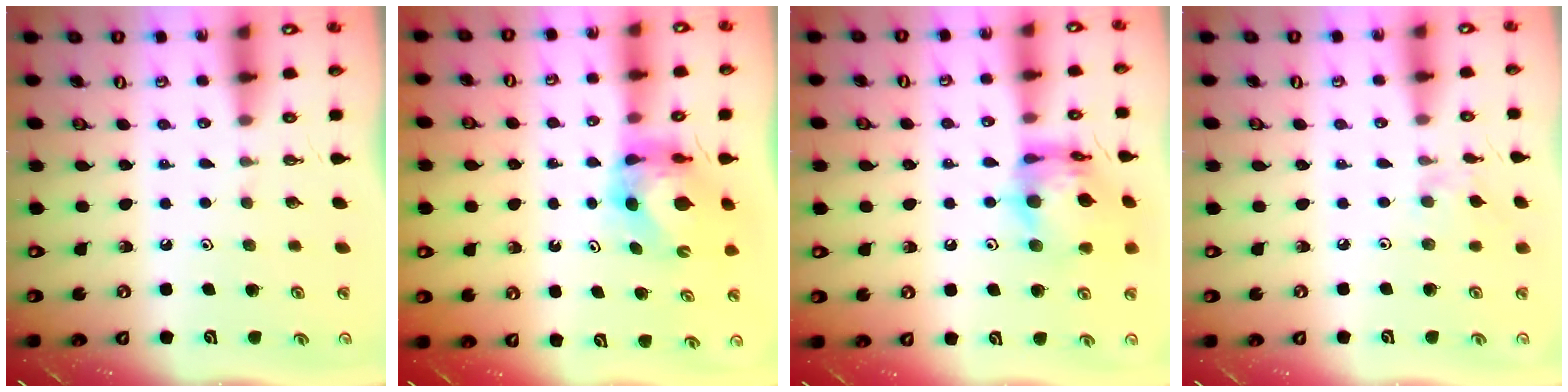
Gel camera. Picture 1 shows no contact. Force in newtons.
{"total": 6.4, "press": 6.4, "slide": 0.6}
{"total": 15.1, "press": 15.0, "slide": 1.7}
{"total": 3.1, "press": 3.0, "slide": 0.6}